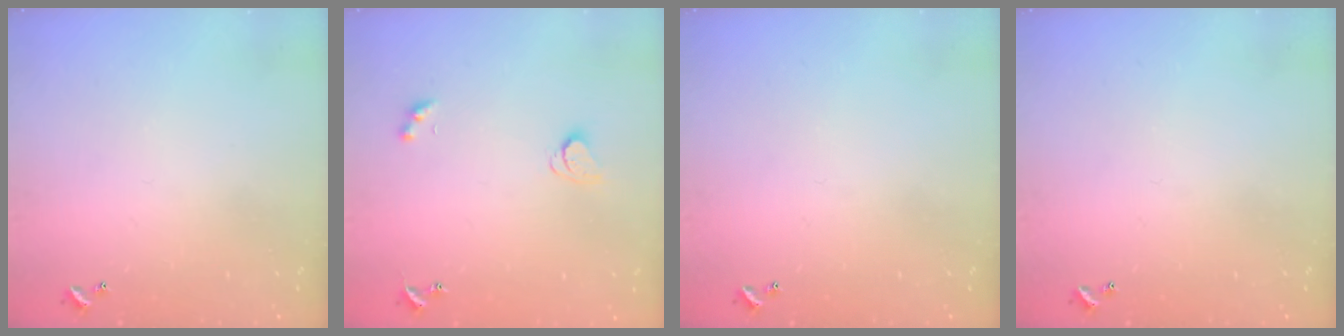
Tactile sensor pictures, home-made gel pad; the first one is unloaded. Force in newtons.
{"total": 2.8, "press": 2.8, "slide": 0.6}
{"total": 0.0}
{"total": 0.0}